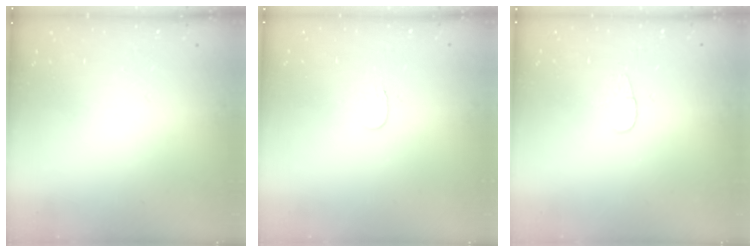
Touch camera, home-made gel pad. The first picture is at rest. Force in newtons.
{"total": 3.3, "press": 3.3, "slide": 0.4}
{"total": 3.6, "press": 3.6, "slide": 0.4}